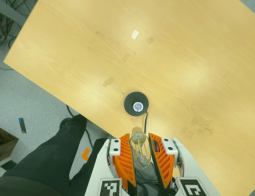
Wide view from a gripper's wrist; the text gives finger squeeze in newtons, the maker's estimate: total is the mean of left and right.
{"total": 14.6, "left": 16.8, "right": 12.4}